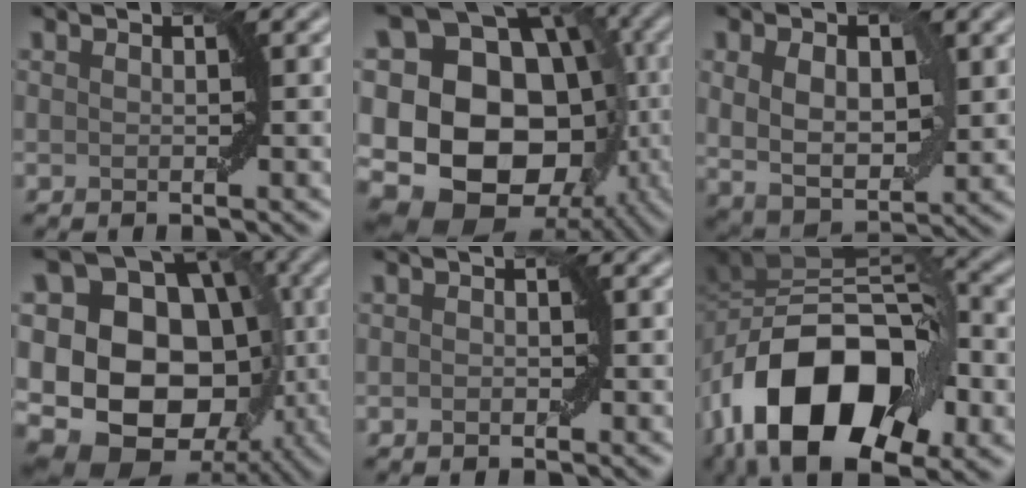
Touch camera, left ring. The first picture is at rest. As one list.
[{"total": 17.7, "force": [-1.9, 14.4, 10.2], "torque": [-0.140, 0.003, -0.045]}, {"total": 5.9, "force": [1.0, 3.9, 4.4], "torque": [-0.078, -0.005, 0.022]}, {"total": 16.3, "force": [-1.0, 13.1, 9.6], "torque": [-0.120, 0.008, -0.035]}, {"total": 0.8, "force": [-0.3, 0.5, 0.5], "torque": [-0.007, 0.002, -0.005]}, {"total": 14.5, "force": [-5.5, 9.0, 9.9], "torque": [-0.161, 0.007, -0.107]}]